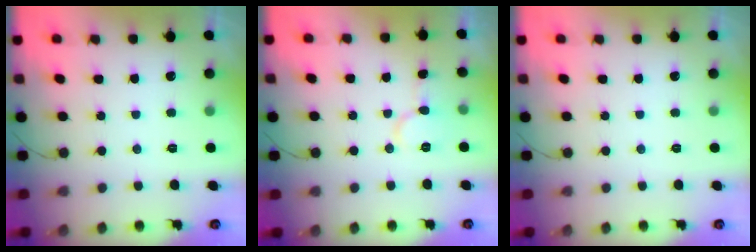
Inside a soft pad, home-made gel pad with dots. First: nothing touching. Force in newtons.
{"total": 7.7, "press": 7.7, "slide": 0.4}
{"total": 0.0}